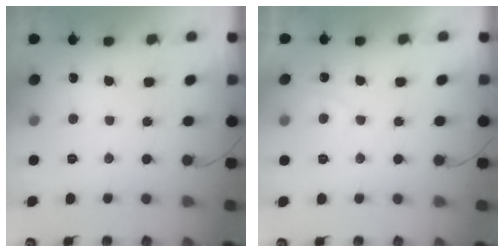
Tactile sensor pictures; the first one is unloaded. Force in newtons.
{"total": 1.8, "press": 1.6, "slide": 0.7}